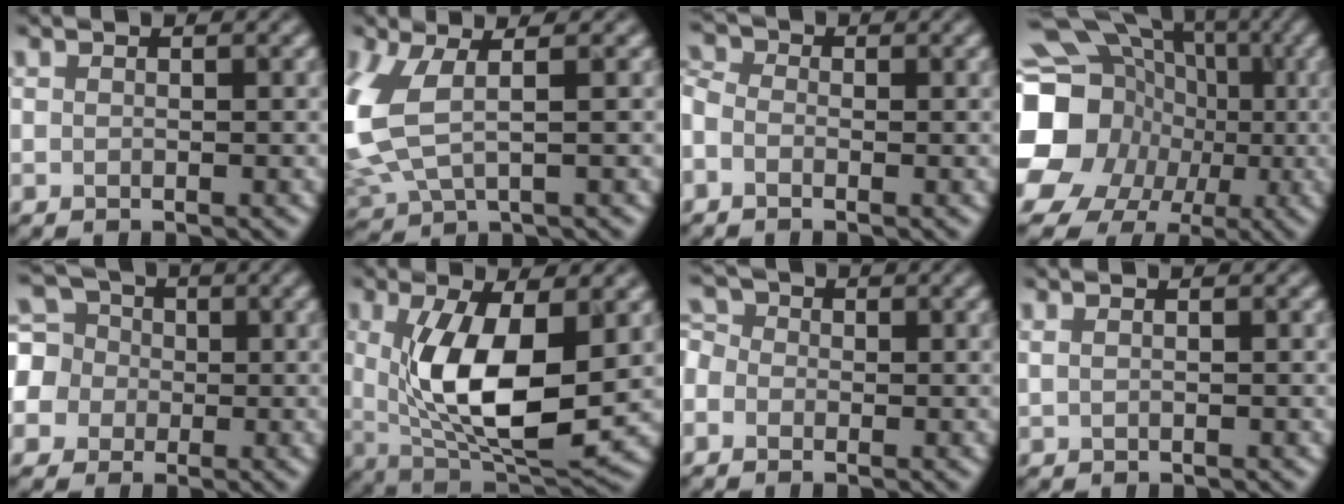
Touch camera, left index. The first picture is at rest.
{"total": 4.6, "force": [-0.3, 2.1, 4.1], "torque": [-0.128, -0.005, 0.018]}
{"total": 1.8, "force": [-0.8, 1.4, 0.9], "torque": [-0.036, 0.011, -0.027]}
{"total": 20.1, "force": [-3.9, 17.7, 8.7], "torque": [-0.172, -0.003, -0.086]}
{"total": 7.0, "force": [-1.1, 6.6, 1.9], "torque": [-0.068, 0.029, -0.039]}
{"total": 9.1, "force": [0.1, 3.6, 8.3], "torque": [-0.159, -0.016, 0.027]}
{"total": 1.6, "force": [-1.0, 1.2, 0.0], "torque": [-0.011, 0.014, -0.012]}
{"total": 0.7, "force": [0.2, 0.4, 0.6], "torque": [-0.004, 0.003, -0.001]}